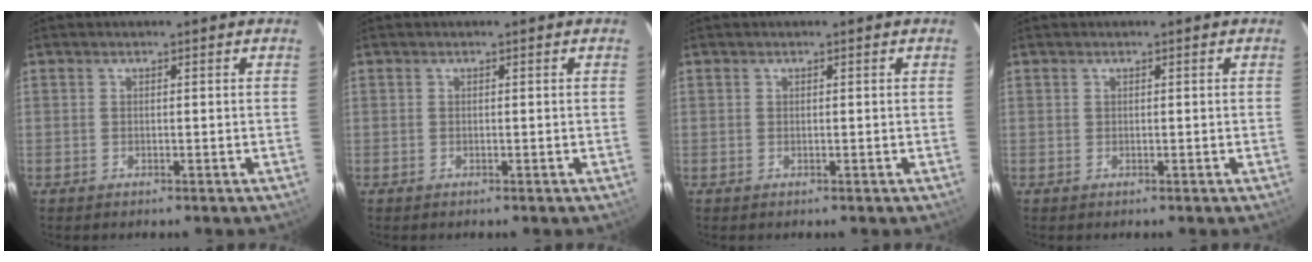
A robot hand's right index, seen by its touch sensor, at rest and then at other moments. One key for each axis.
{"total": 0.0}
{"total": 0.0}
{"total": 0.0}